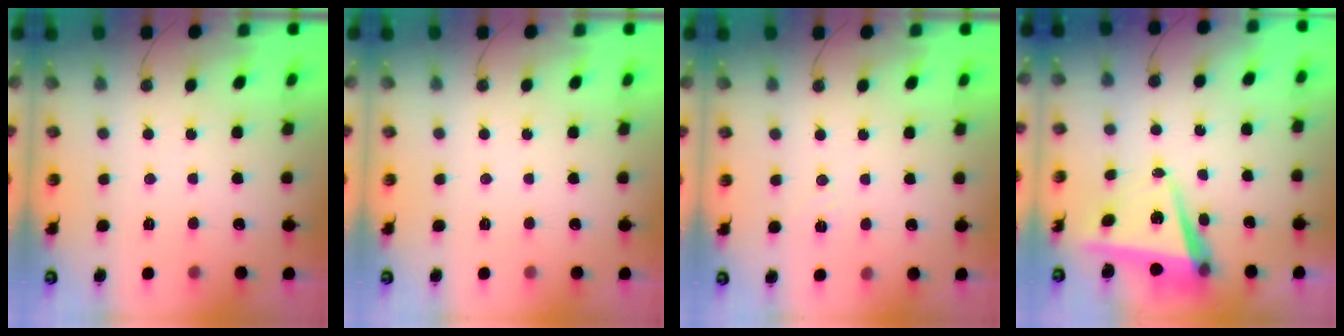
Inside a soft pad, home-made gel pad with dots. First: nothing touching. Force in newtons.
{"total": 0.0}
{"total": 5.2, "press": 4.5, "slide": 2.6}
{"total": 6.6, "press": 5.3, "slide": 3.9}